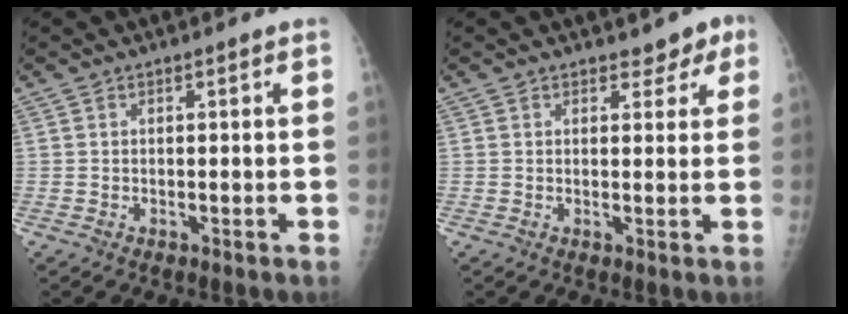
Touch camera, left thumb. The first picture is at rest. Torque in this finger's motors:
{"motor_torque": [-0.35, -0.21, 0.03, -0.12, 0.03]}